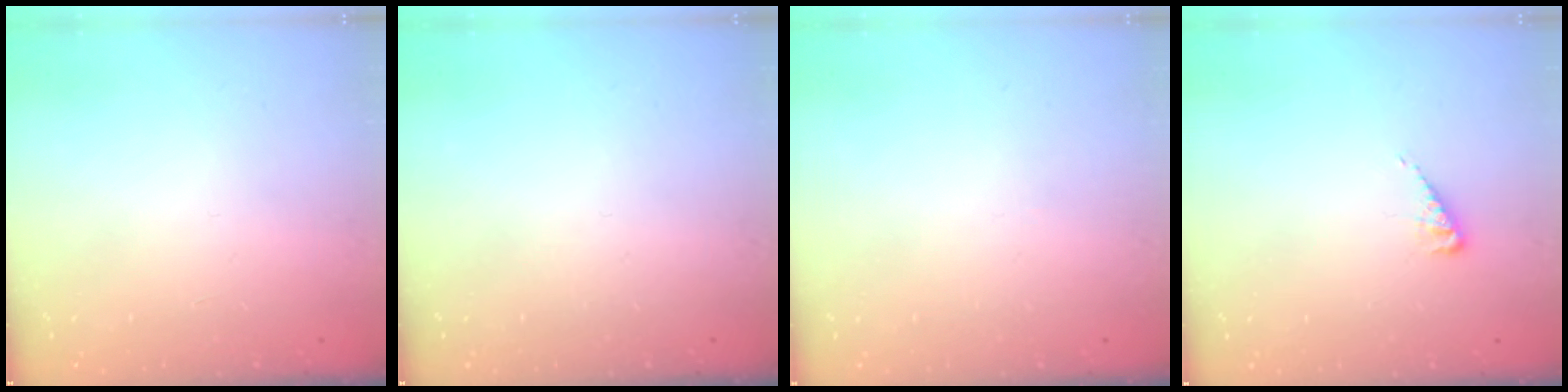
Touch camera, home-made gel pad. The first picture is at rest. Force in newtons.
{"total": 0.0}
{"total": 0.0}
{"total": 2.9, "press": 2.9, "slide": 0.4}